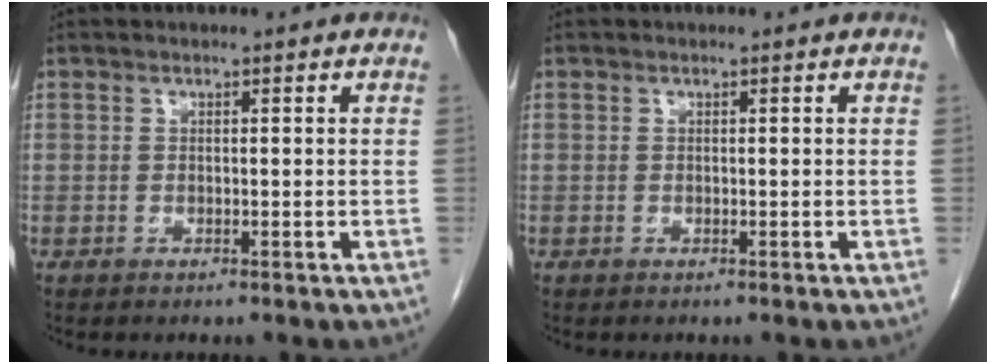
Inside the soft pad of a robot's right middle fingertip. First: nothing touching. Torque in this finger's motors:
{"motor_torque": [0.00, 0.00, 0.00, 0.00]}